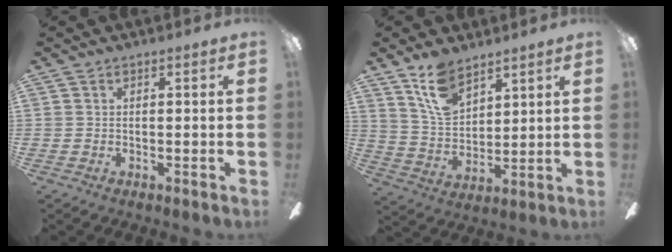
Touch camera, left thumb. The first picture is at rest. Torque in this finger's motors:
{"motor_torque": [0.54, -0.15, 0.58, -0.67, 0.08]}